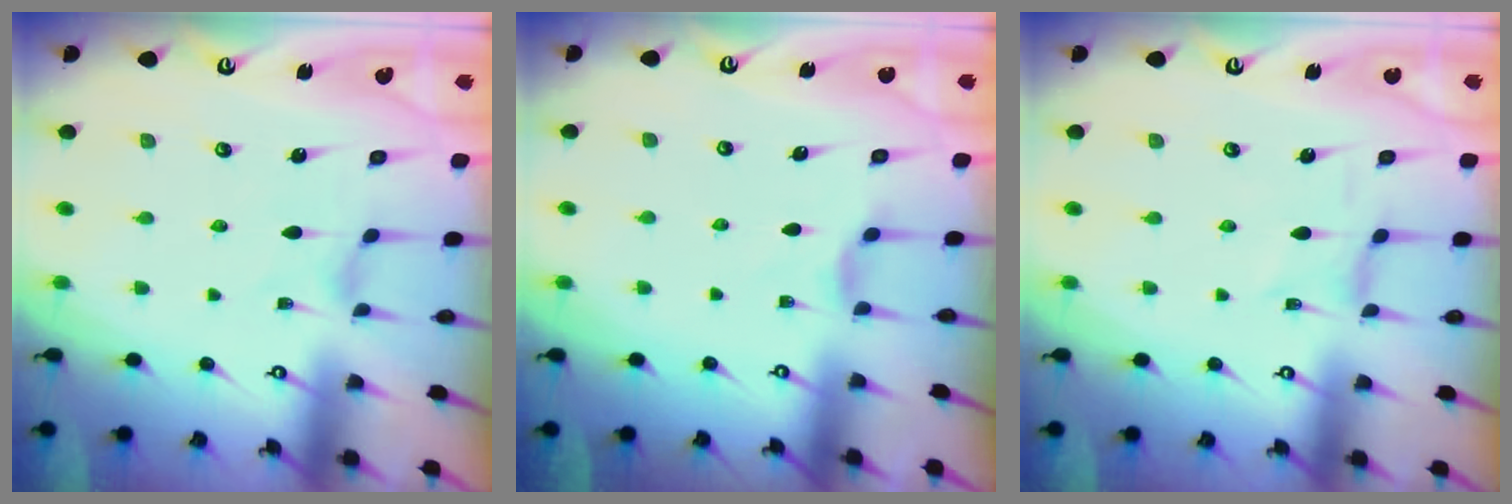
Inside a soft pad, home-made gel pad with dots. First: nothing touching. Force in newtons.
{"total": 2.6, "press": 2.6, "slide": 0.4}
{"total": 0.0}